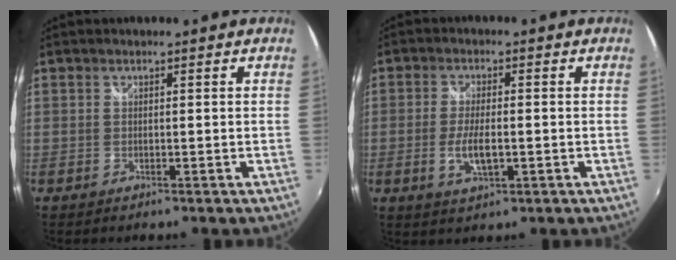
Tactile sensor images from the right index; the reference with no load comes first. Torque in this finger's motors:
{"motor_torque": [0.04, 0.02, 0.21, 0.05]}